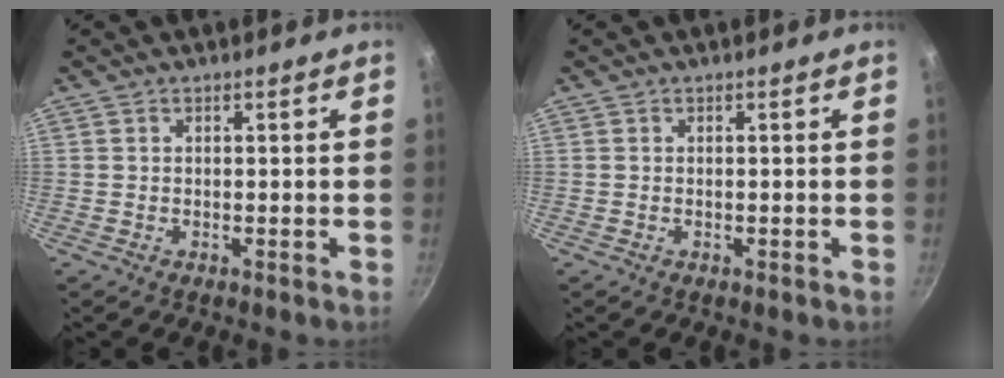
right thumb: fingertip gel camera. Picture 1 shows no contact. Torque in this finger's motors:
{"motor_torque": [-0.02, -0.01, -0.02, -0.01, 0.00]}